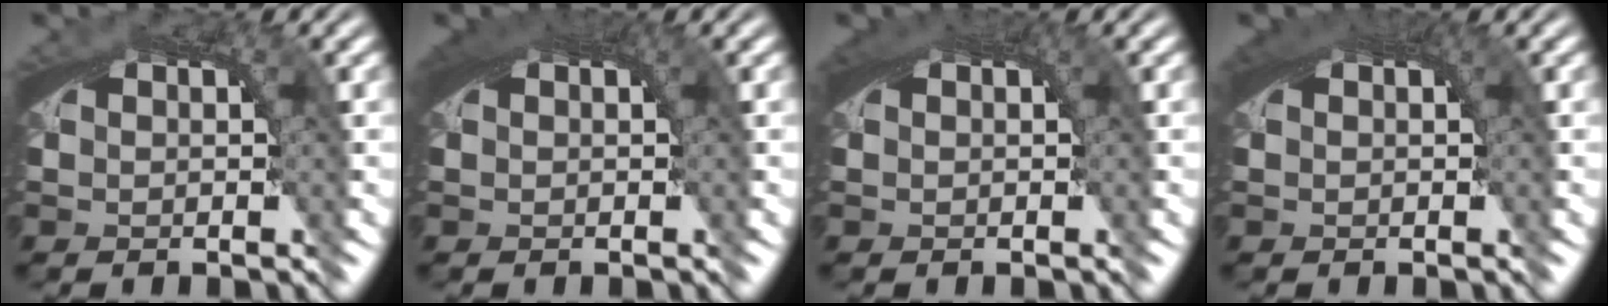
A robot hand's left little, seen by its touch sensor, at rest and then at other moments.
{"total": 2.2, "force": [0.9, 0.4, 2.0], "torque": [-0.025, 0.008, 0.013]}
{"total": 1.6, "force": [0.7, 0.2, 1.5], "torque": [-0.020, 0.005, 0.012]}
{"total": 2.0, "force": [0.8, 0.4, 1.8], "torque": [-0.022, 0.007, 0.013]}